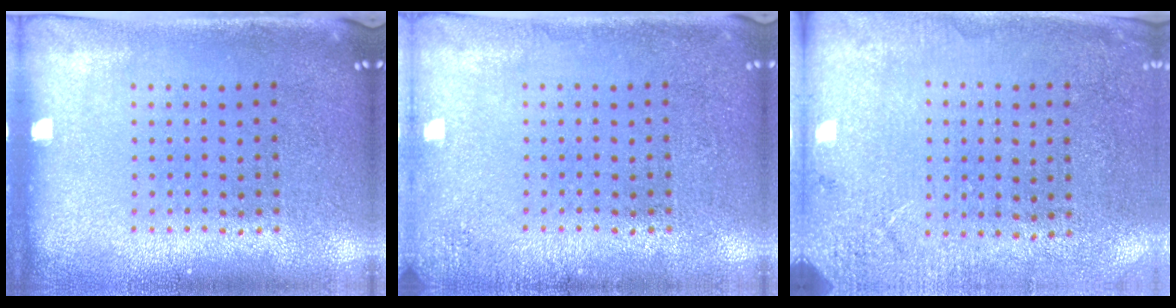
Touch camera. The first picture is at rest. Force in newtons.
{"total": 1.3, "press": 1.3, "slide": 0.2}
{"total": 2.6, "press": 2.4, "slide": 0.9}